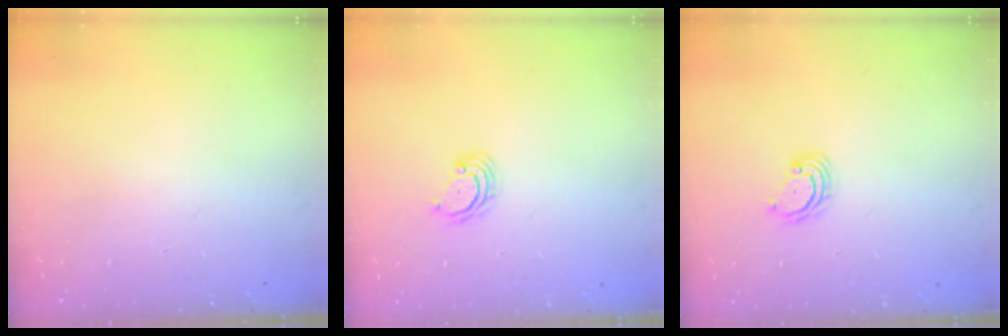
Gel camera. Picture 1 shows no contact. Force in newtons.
{"total": 4.5, "press": 4.4, "slide": 0.5}
{"total": 4.5, "press": 4.4, "slide": 0.5}